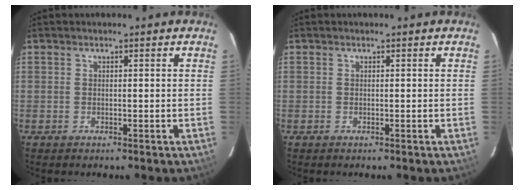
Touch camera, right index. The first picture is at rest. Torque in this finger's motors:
{"motor_torque": [0.00, 0.00, 0.00, 0.00]}